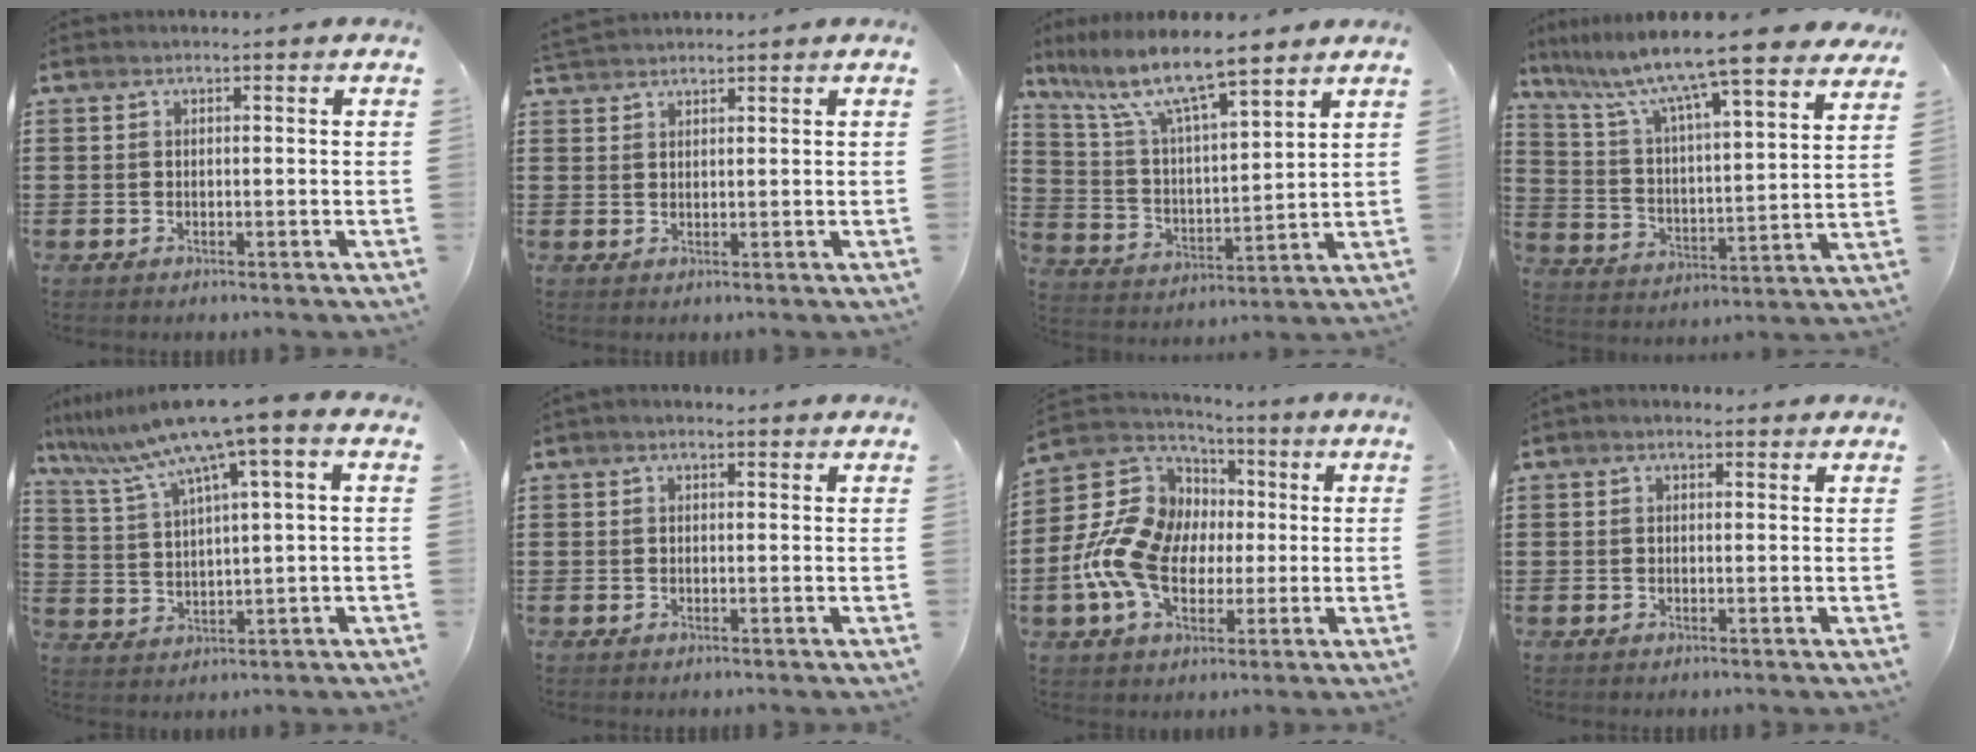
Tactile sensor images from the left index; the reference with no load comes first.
{"total": 1.9, "force": [1.9, 0.3, 0.2], "torque": [-0.009, 0.002, 0.038]}
{"total": 9.4, "force": [7.5, 1.5, 5.4], "torque": [-0.134, -0.035, 0.125]}
{"total": 10.2, "force": [8.8, -0.2, 5.1], "torque": [-0.132, -0.062, 0.142]}
{"total": 9.2, "force": [6.3, -0.5, 6.7], "torque": [-0.162, -0.042, 0.099]}
{"total": 0.9, "force": [0.2, 0.5, 0.7], "torque": [-0.014, 0.006, 0.003]}
{"total": 14.3, "force": [-1.5, 10.9, 9.2], "torque": [-0.240, 0.006, -0.034]}
{"total": 1.0, "force": [0.4, 0.7, 0.6], "torque": [-0.013, 0.008, 0.006]}